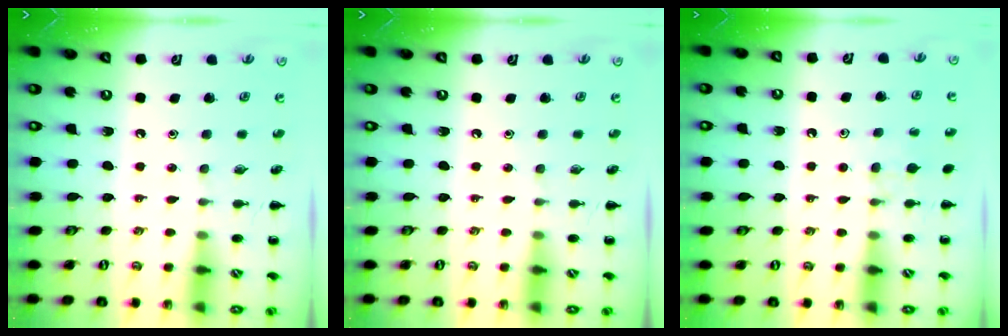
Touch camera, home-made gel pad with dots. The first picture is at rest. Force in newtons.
{"total": 0.0}
{"total": 5.6, "press": 5.4, "slide": 1.4}